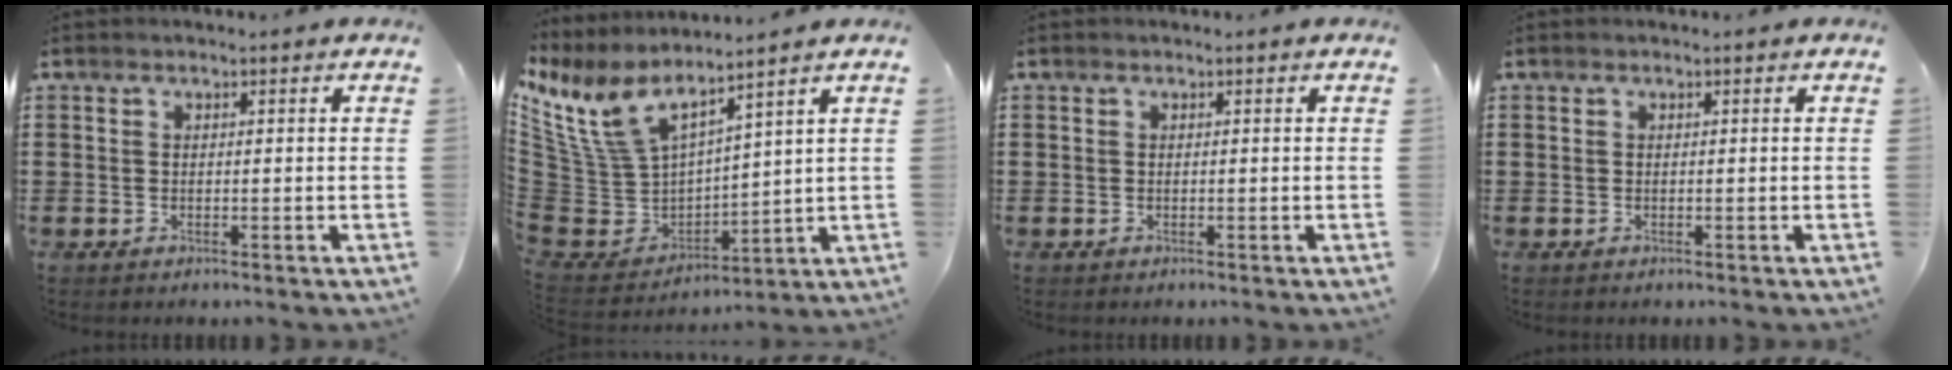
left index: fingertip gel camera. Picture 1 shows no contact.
{"total": 9.6, "force": [6.2, 4.7, 5.6], "torque": [-0.159, -0.040, 0.115]}
{"total": 0.0}
{"total": 0.0}